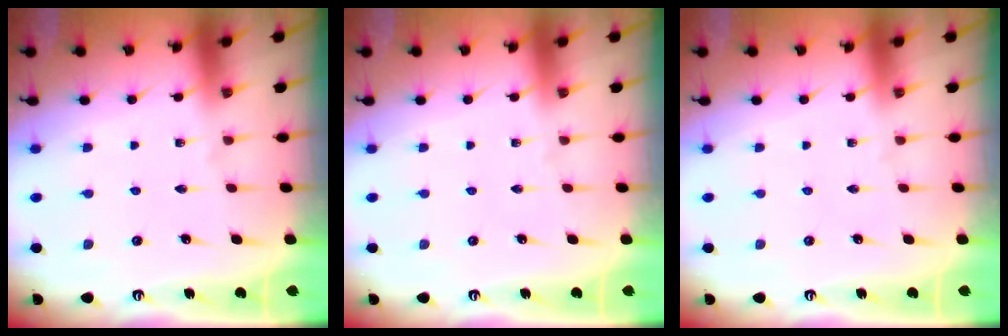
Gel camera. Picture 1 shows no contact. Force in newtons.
{"total": 0.0}
{"total": 0.0}